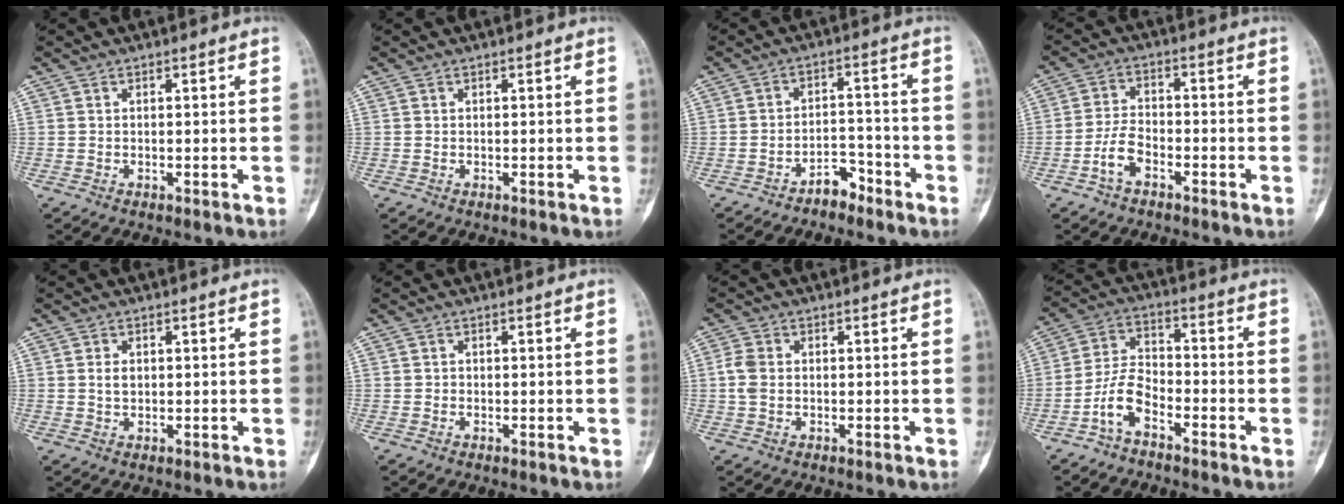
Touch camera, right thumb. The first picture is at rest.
{"total": 0.0}
{"total": 4.6, "force": [-3.6, 2.3, 1.7], "torque": [-0.009, 0.039, -0.059]}
{"total": 5.2, "force": [-2.8, 2.7, 3.3], "torque": [-0.064, 0.025, -0.060]}
{"total": 1.9, "force": [0.3, 1.3, 1.3], "torque": [-0.023, -0.001, 0.007]}
{"total": 0.0}
{"total": 3.1, "force": [0.0, 2.2, 2.2], "torque": [-0.057, 0.005, -0.006]}
{"total": 7.2, "force": [-4.3, 3.5, 4.7], "torque": [-0.093, 0.041, -0.092]}